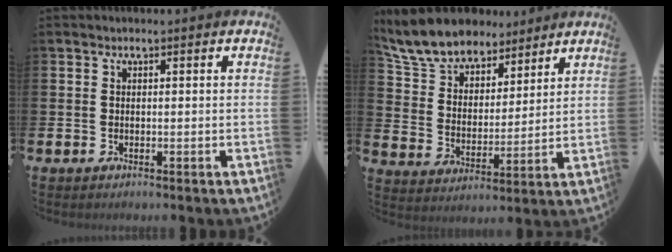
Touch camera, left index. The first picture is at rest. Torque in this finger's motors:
{"motor_torque": [2.14, 0.00, 1.05, 0.21]}